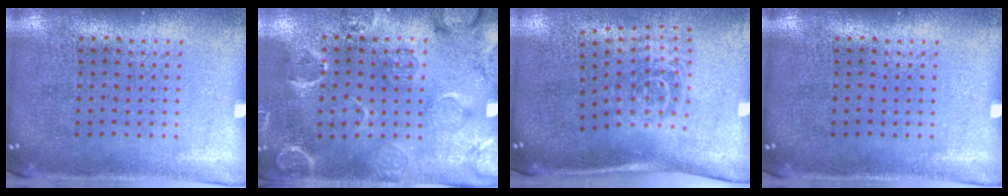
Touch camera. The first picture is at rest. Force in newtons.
{"total": 2.8, "press": 1.8, "slide": 2.1}
{"total": 1.8, "press": 1.2, "slide": 1.3}
{"total": 0.0}